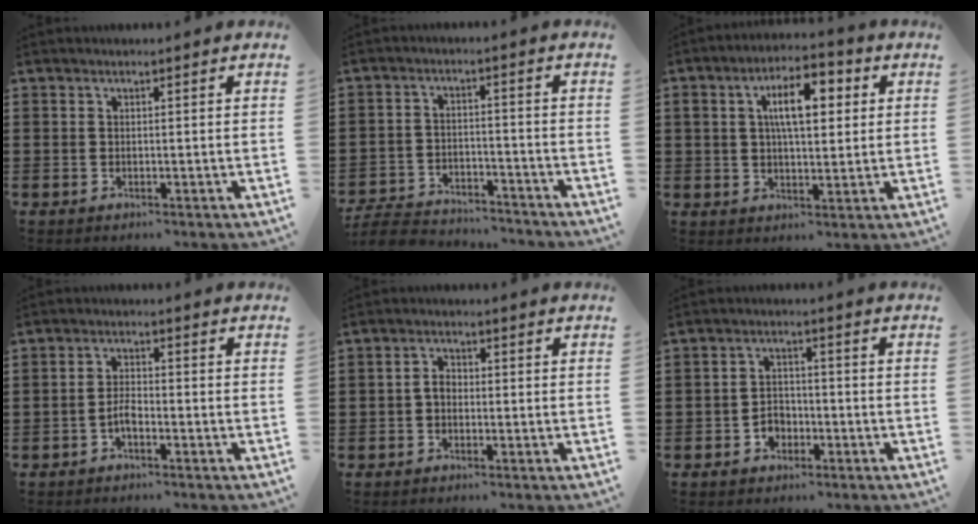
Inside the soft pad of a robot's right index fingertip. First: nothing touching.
{"total": 6.1, "force": [-5.9, 1.0, 1.1], "torque": [-0.032, 0.005, -0.119]}
{"total": 8.6, "force": [2.4, 3.8, 7.3], "torque": [-0.126, 0.006, 0.033]}
{"total": 2.9, "force": [-1.5, 1.2, 2.2], "torque": [-0.049, 0.003, -0.031]}
{"total": 2.2, "force": [-0.6, 1.4, 1.5], "torque": [-0.038, 0.001, -0.015]}
{"total": 2.9, "force": [-1.5, 2.2, 1.1], "torque": [-0.026, 0.007, -0.034]}